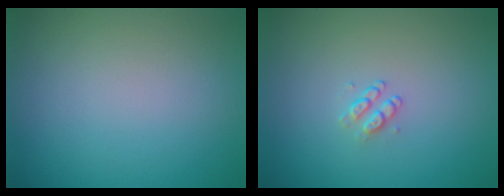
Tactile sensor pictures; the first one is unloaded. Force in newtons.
{"total": 1.1, "press": 0.8, "slide": 0.7}